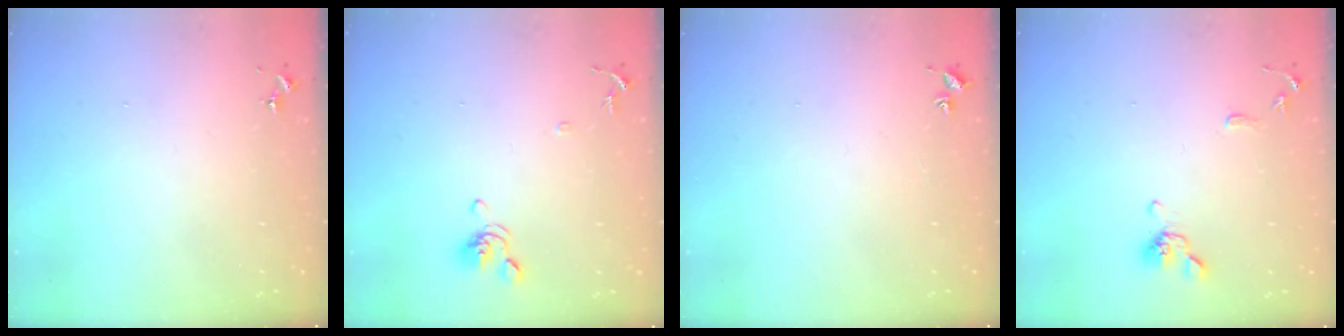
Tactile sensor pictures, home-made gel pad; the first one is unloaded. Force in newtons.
{"total": 8.1, "press": 8.0, "slide": 1.5}
{"total": 2.0, "press": 2.0, "slide": 0.2}
{"total": 9.9, "press": 9.8, "slide": 1.4}